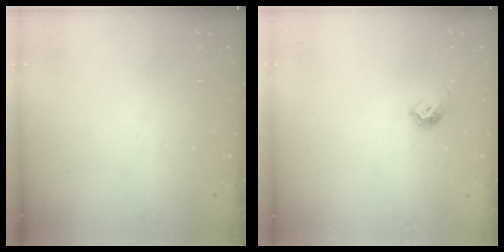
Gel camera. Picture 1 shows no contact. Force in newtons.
{"total": 6.7, "press": 6.6, "slide": 1.0}